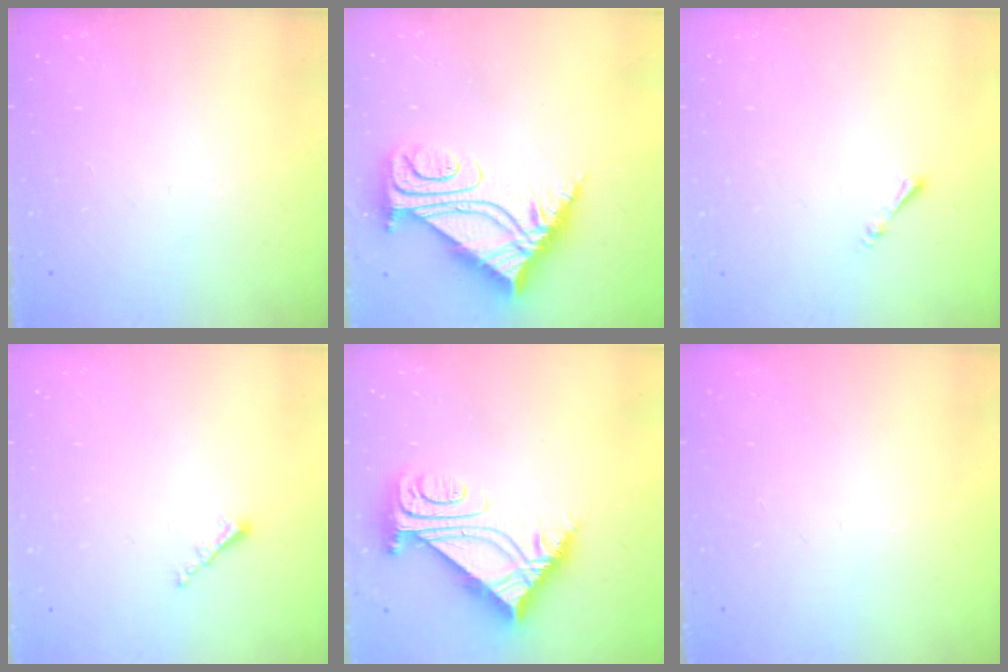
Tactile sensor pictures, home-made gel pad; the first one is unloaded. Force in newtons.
{"total": 9.9, "press": 9.8, "slide": 1.0}
{"total": 1.3, "press": 1.2, "slide": 0.3}
{"total": 1.2, "press": 1.1, "slide": 0.5}
{"total": 8.9, "press": 8.8, "slide": 1.1}
{"total": 0.0}